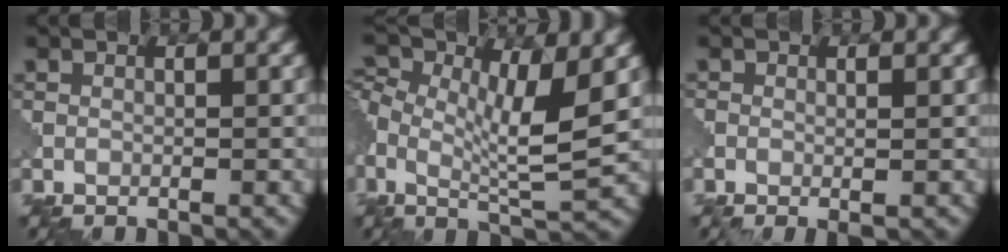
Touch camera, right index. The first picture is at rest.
{"total": 7.2, "force": [0.6, 2.7, 6.7], "torque": [-0.133, 0.002, 0.009]}
{"total": 1.2, "force": [0.1, 0.6, 1.0], "torque": [-0.001, 0.009, -0.012]}